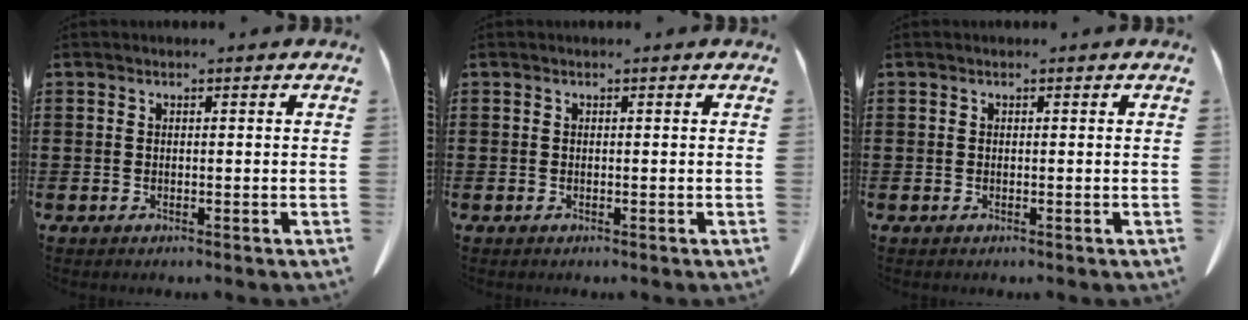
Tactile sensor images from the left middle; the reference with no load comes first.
{"total": 0.0}
{"total": 0.0}